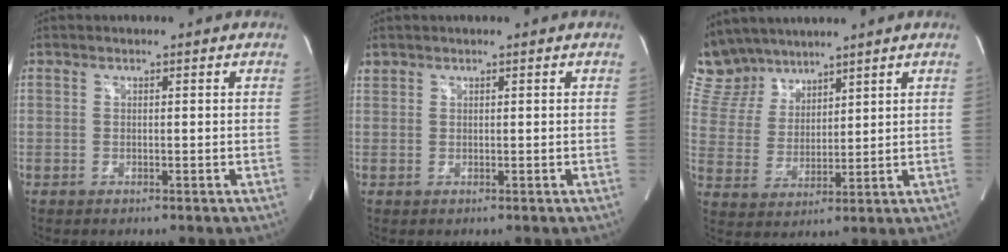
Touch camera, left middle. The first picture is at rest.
{"total": 0.7, "force": [0.6, 0.4, 0.0], "torque": [0.000, 0.009, 0.010]}
{"total": 9.7, "force": [8.6, 4.2, 1.4], "torque": [-0.043, 0.017, 0.183]}